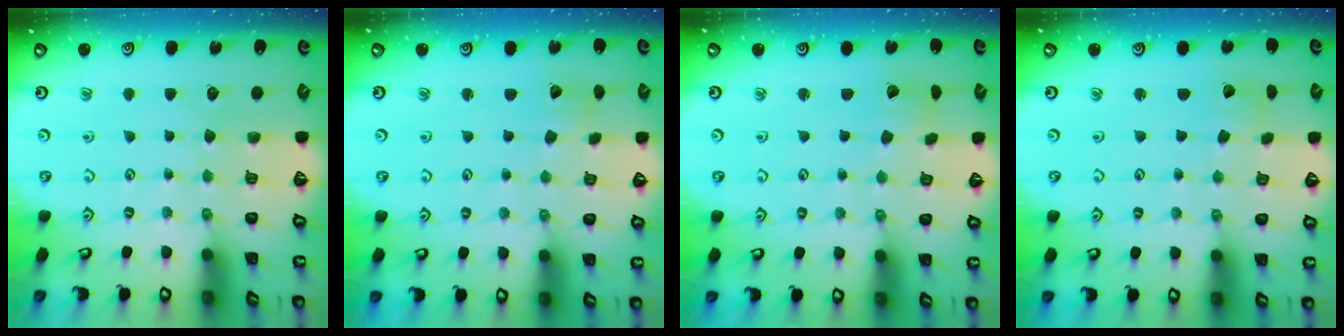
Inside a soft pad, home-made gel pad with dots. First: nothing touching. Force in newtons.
{"total": 4.6, "press": 4.6, "slide": 0.5}
{"total": 2.8, "press": 2.8, "slide": 0.3}
{"total": 2.1, "press": 2.1, "slide": 0.2}